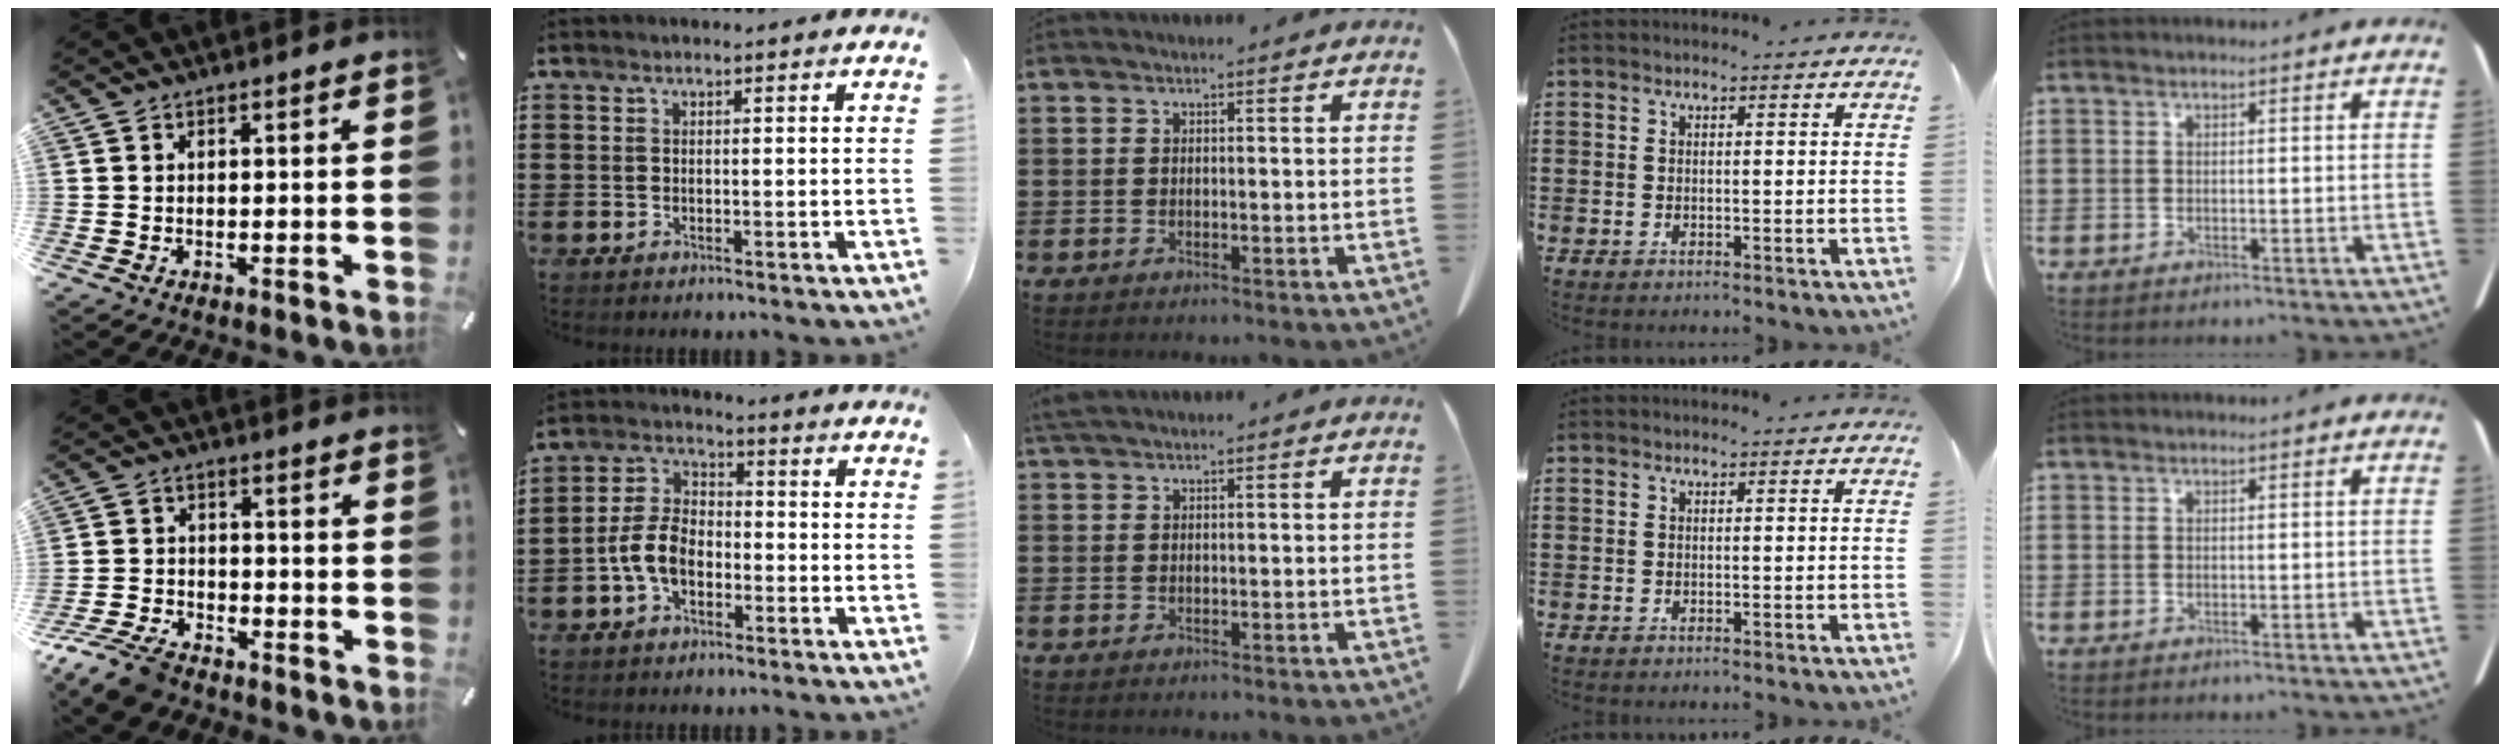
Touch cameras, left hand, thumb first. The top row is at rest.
{"thumb": {"total": 8.4, "force": [-6.8, 3.7, 3.4], "torque": [-0.077, 0.027, -0.131]}, "index": {"total": 6.4, "force": [-2.4, 4.0, 4.4], "torque": [-0.113, 0.005, -0.055]}, "middle": {"total": 1.2, "force": [1.1, 0.1, 0.5], "torque": [-0.013, -0.002, 0.022]}}